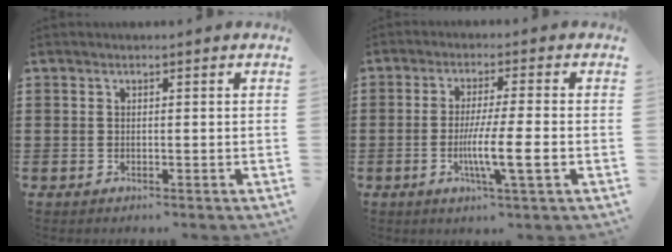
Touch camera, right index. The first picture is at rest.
{"total": 7.7, "force": [-1.8, 0.4, 7.5], "torque": [-0.139, -0.016, -0.034]}